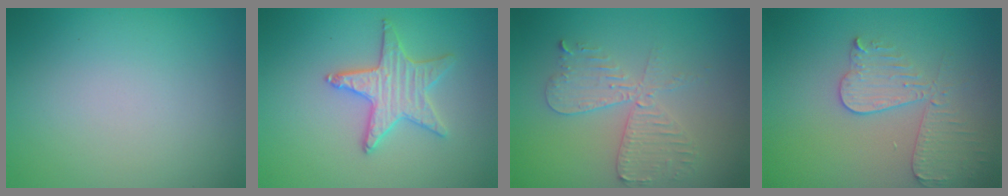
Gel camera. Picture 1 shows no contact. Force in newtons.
{"total": 3.1, "press": 3.1, "slide": 0.5}
{"total": 3.4, "press": 3.3, "slide": 0.6}
{"total": 3.5, "press": 3.5, "slide": 0.3}